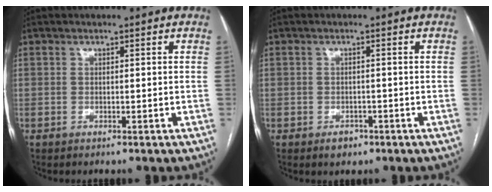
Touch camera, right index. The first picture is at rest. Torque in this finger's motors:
{"motor_torque": [-0.09, 0.04, -0.09, -0.05]}